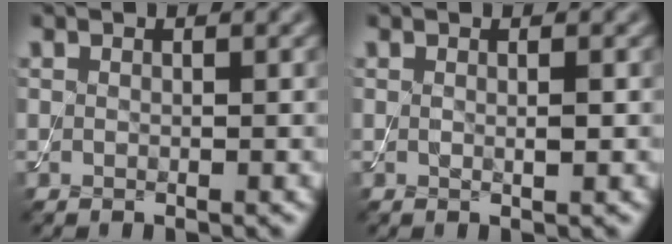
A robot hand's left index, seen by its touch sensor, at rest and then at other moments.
{"total": 0.7, "force": [0.1, 0.1, 0.7], "torque": [-0.013, -0.002, 0.000]}